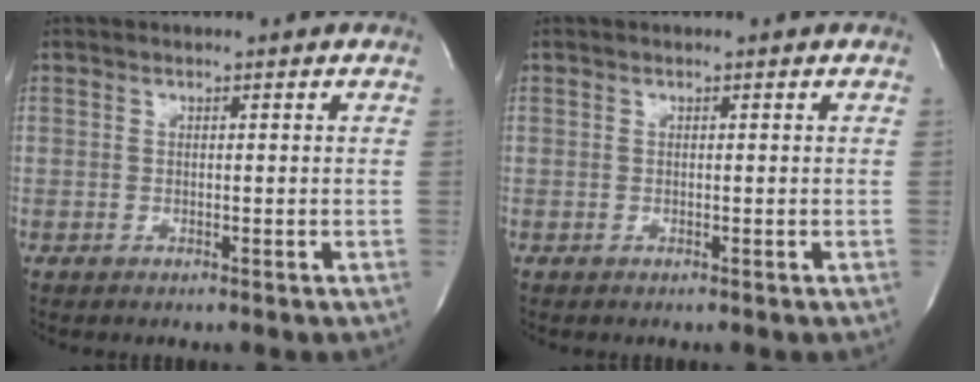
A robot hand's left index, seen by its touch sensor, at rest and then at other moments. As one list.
[{"total": 0.0}]